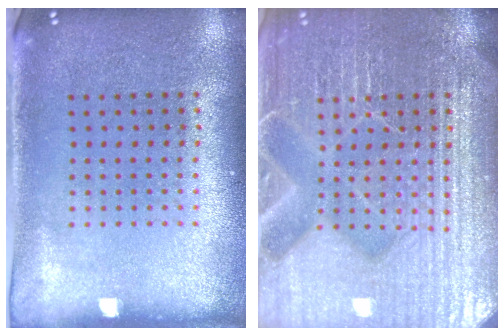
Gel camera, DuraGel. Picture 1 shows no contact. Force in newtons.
{"total": 7.6, "press": 7.5, "slide": 0.9}